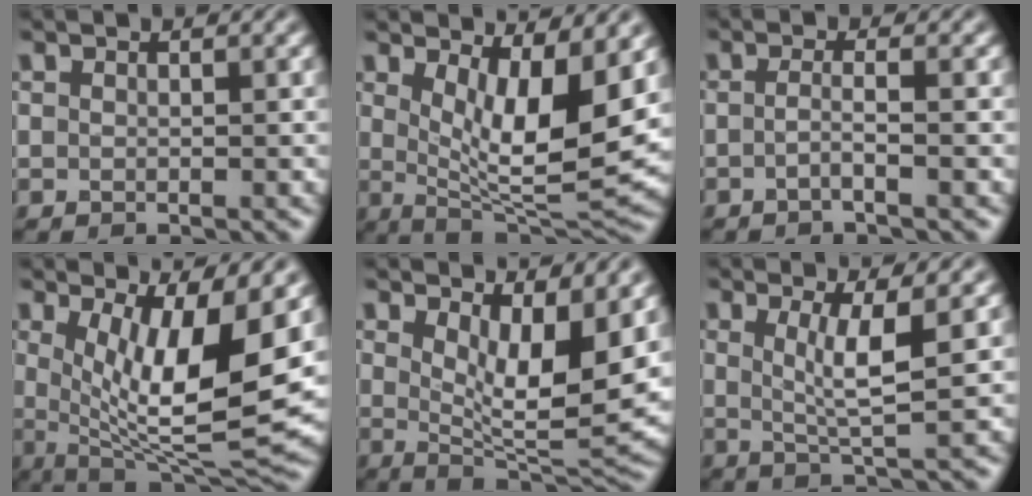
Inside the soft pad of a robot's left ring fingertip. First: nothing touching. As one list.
[{"total": 8.9, "force": [2.4, 2.8, 8.1], "torque": [-0.130, -0.024, 0.048]}, {"total": 1.7, "force": [-0.6, 0.3, 1.5], "torque": [-0.025, -0.001, -0.017]}, {"total": 11.2, "force": [1.7, 3.3, 10.5], "torque": [-0.169, -0.021, 0.034]}, {"total": 7.8, "force": [2.6, 2.7, 6.9], "torque": [-0.112, -0.022, 0.049]}, {"total": 4.0, "force": [0.9, 0.7, 3.8], "torque": [-0.068, -0.008, 0.019]}]